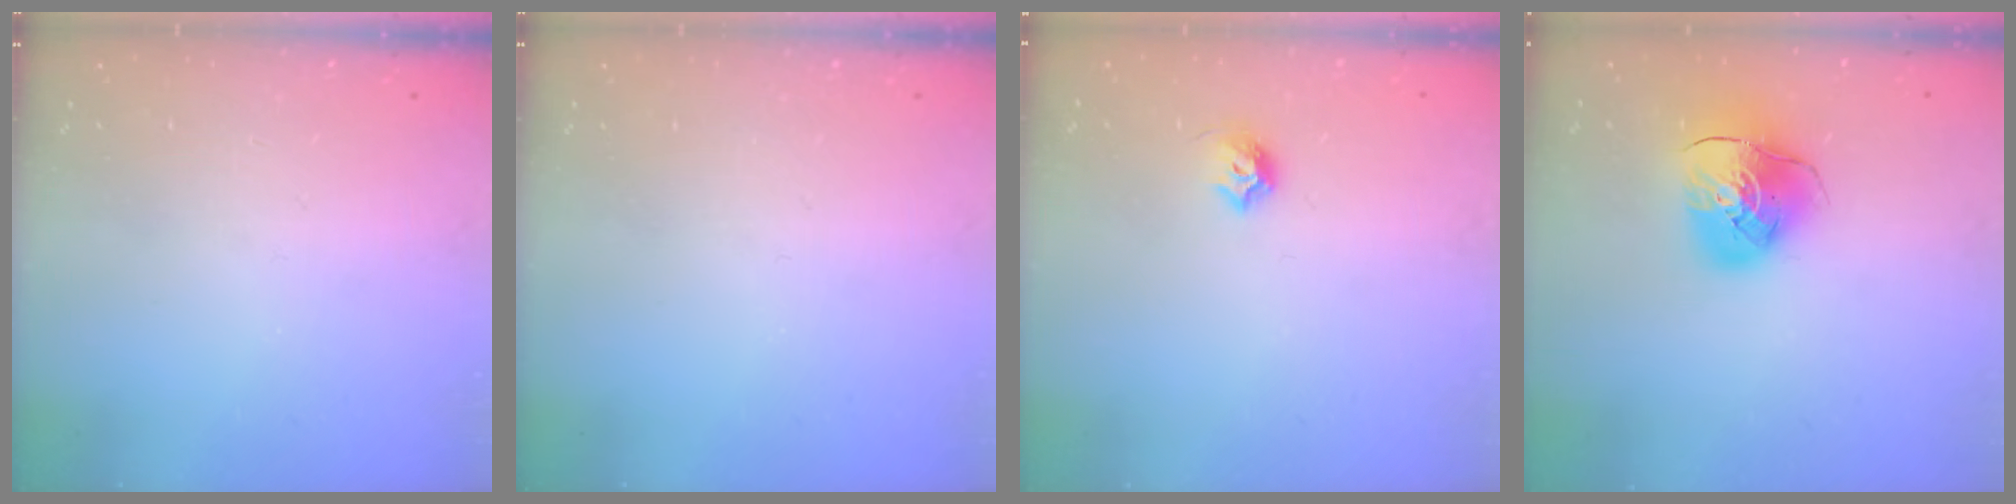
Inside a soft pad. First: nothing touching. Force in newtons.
{"total": 0.0}
{"total": 6.8, "press": 6.8, "slide": 1.0}
{"total": 10.6, "press": 10.5, "slide": 1.2}